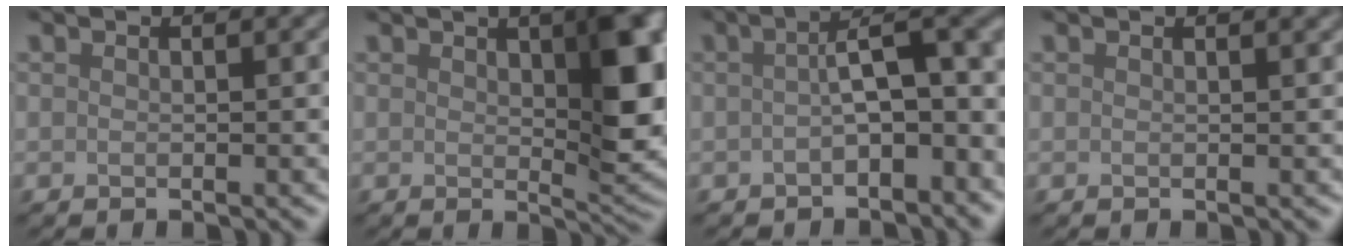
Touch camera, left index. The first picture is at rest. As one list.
[{"total": 9.0, "force": [2.0, 3.1, 8.3], "torque": [-0.100, 0.001, 0.035]}, {"total": 5.9, "force": [-1.0, 2.3, 5.3], "torque": [-0.067, 0.014, -0.022]}, {"total": 1.0, "force": [0.8, 0.4, 0.5], "torque": [-0.004, -0.001, 0.000]}]